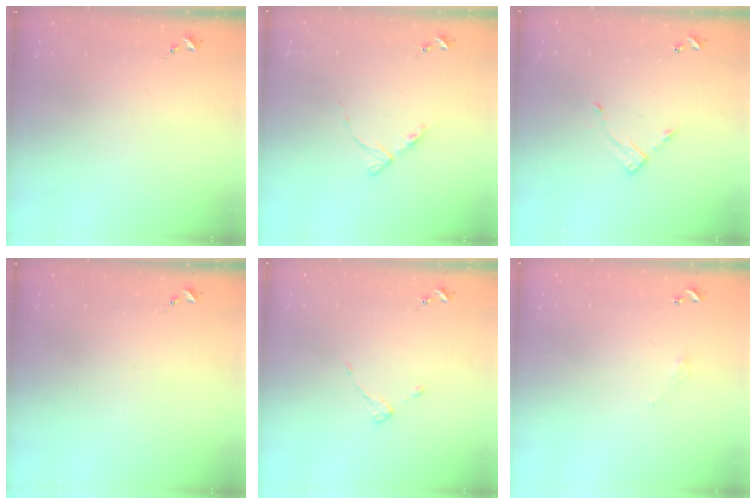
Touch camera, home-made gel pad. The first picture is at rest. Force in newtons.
{"total": 5.2, "press": 5.1, "slide": 0.6}
{"total": 4.6, "press": 4.6, "slide": 0.4}
{"total": 0.0}
{"total": 2.9, "press": 2.9, "slide": 0.5}
{"total": 2.7, "press": 2.7, "slide": 0.2}